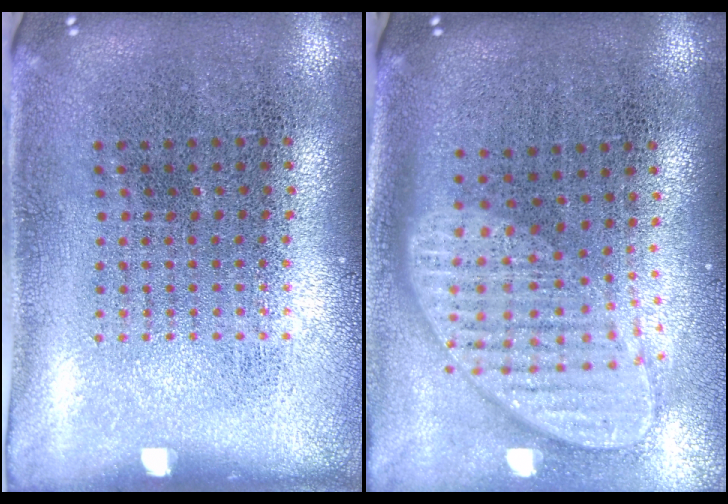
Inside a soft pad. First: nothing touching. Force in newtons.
{"total": 2.0, "press": 1.6, "slide": 1.3}